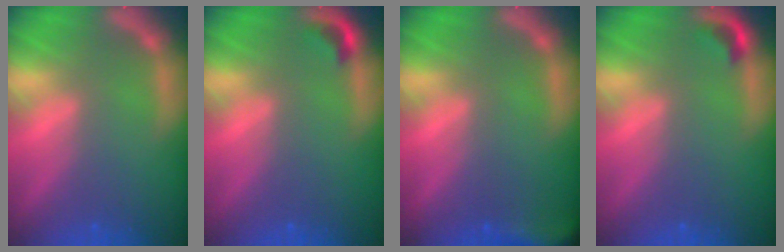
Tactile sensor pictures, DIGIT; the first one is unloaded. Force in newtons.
{"total": 1.4}
{"total": 6.0}
{"total": 1.4}